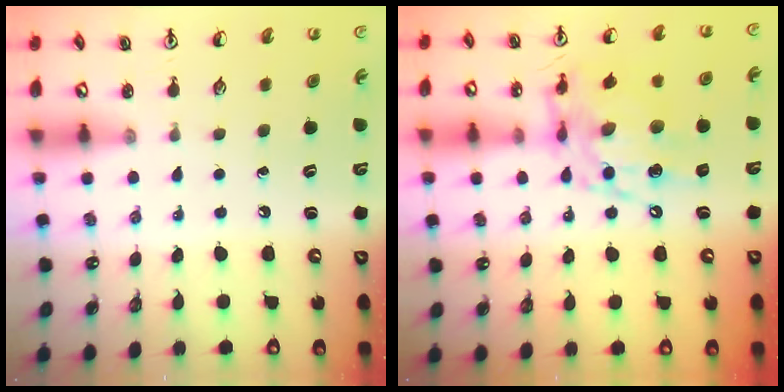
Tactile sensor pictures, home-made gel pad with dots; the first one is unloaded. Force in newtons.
{"total": 14.2, "press": 14.2, "slide": 1.2}